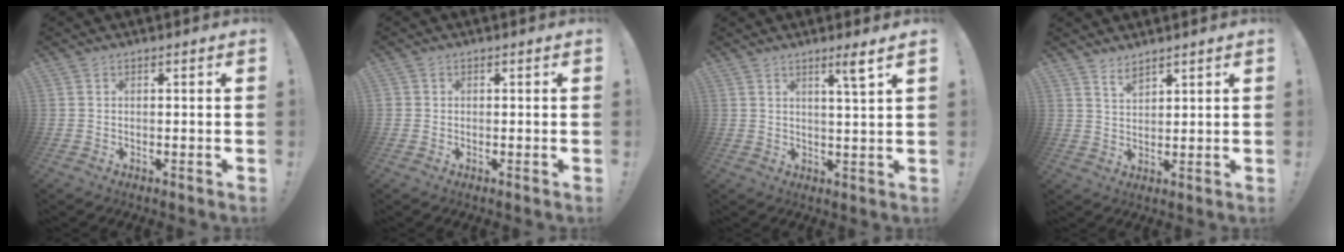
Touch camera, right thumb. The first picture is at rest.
{"total": 0.9, "force": [0.0, 0.9, 0.0], "torque": [0.000, 0.002, -0.001]}
{"total": 5.1, "force": [3.0, -0.9, 4.1], "torque": [-0.060, -0.022, 0.041]}
{"total": 3.7, "force": [3.2, 1.0, 1.4], "torque": [-0.026, -0.021, 0.059]}